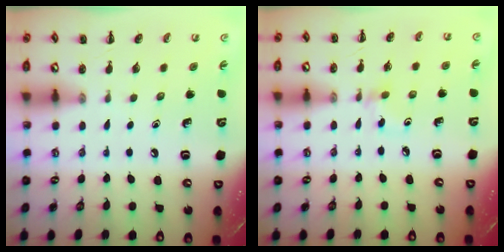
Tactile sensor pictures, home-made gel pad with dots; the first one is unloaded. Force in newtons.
{"total": 2.6, "press": 2.4, "slide": 1.0}